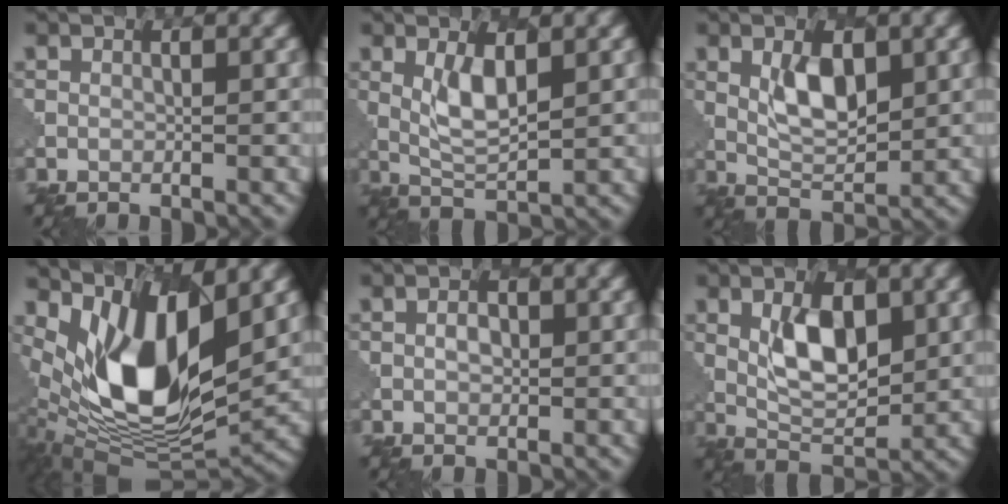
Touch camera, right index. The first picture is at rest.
{"total": 3.5, "force": [1.3, 1.2, 3.1], "torque": [-0.065, -0.006, 0.030]}
{"total": 4.3, "force": [1.4, 2.1, 3.5], "torque": [-0.070, -0.003, 0.030]}
{"total": 12.4, "force": [3.5, 5.8, 10.3], "torque": [-0.198, -0.021, 0.073]}
{"total": 1.4, "force": [0.2, 0.9, 0.9], "torque": [-0.013, 0.001, 0.004]}
{"total": 5.6, "force": [1.4, 2.8, 4.6], "torque": [-0.083, -0.003, 0.029]}